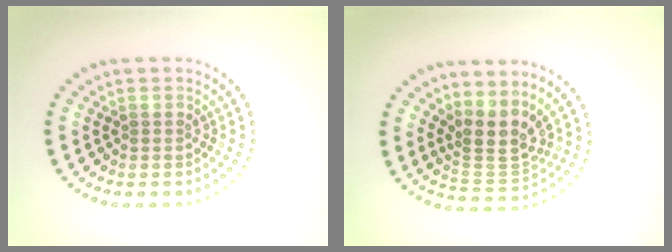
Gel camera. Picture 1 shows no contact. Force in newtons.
{"total": 3.3, "press": 2.5, "slide": 2.2}